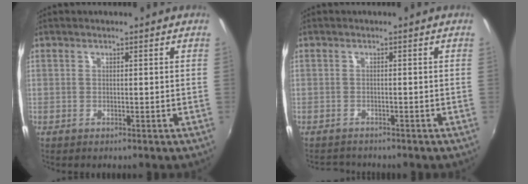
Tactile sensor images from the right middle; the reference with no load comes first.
{"total": 3.1, "force": [-3.0, 0.8, 0.3], "torque": [-0.016, -0.002, -0.051]}